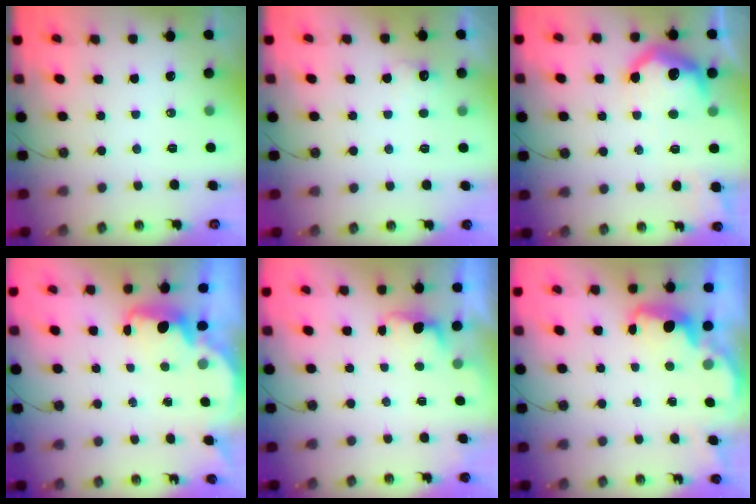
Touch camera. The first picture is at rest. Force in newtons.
{"total": 4.3, "press": 4.2, "slide": 1.0}
{"total": 13.0, "press": 13.0, "slide": 0.8}
{"total": 2.2, "press": 2.1, "slide": 0.6}
{"total": 1.1, "press": 0.8, "slide": 0.7}
{"total": 2.3, "press": 2.3, "slide": 0.5}